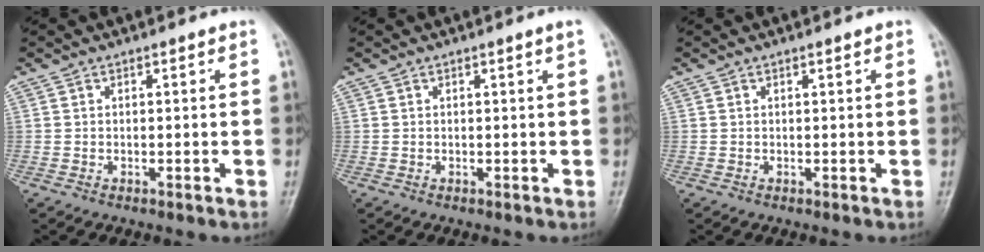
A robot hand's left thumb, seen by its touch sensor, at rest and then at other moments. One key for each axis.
{"total": 0.7, "fx": 0.3, "fy": -0.3, "fz": 0.6, "tx": -0.017, "ty": -0.004, "tz": 0.008}
{"total": 0.5, "fx": 0.3, "fy": 0.1, "fz": 0.4, "tx": -0.006, "ty": 0.000, "tz": 0.003}